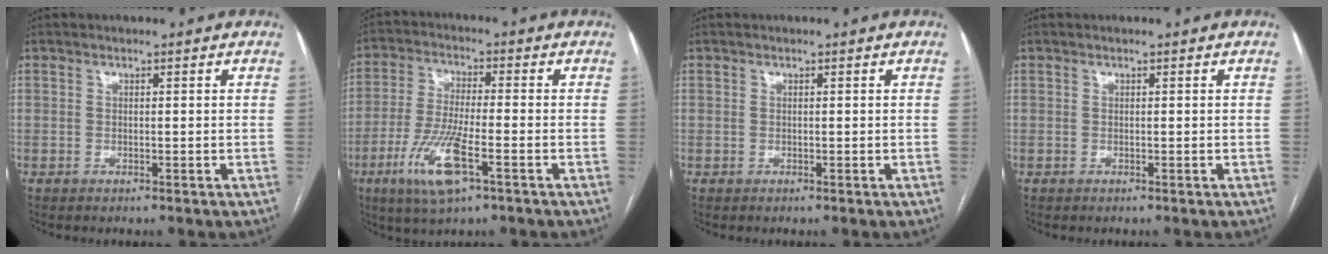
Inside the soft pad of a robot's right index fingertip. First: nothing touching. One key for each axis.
{"total": 10.3, "fx": -4.8, "fy": 1.5, "fz": 9.0, "tx": -0.192, "ty": -0.020, "tz": -0.087}
{"total": 0.0}
{"total": 0.0}